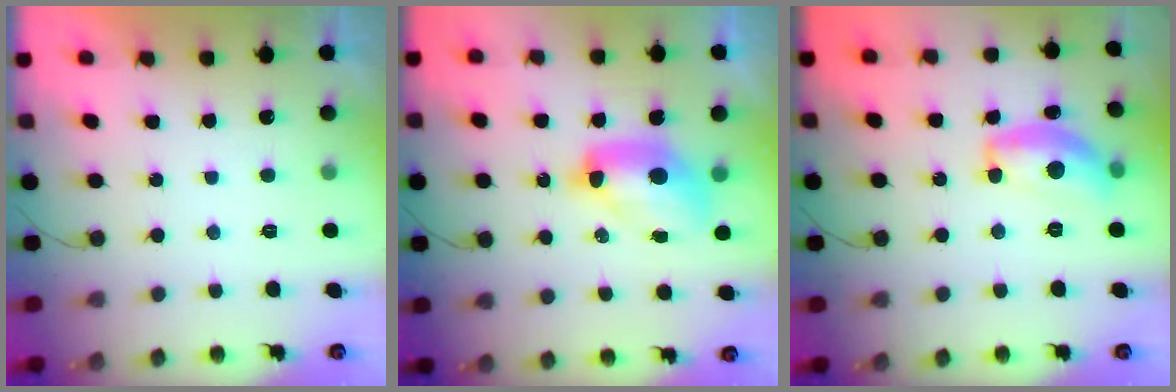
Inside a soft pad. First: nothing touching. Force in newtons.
{"total": 10.6, "press": 10.6, "slide": 1.3}
{"total": 14.0, "press": 14.0, "slide": 0.7}